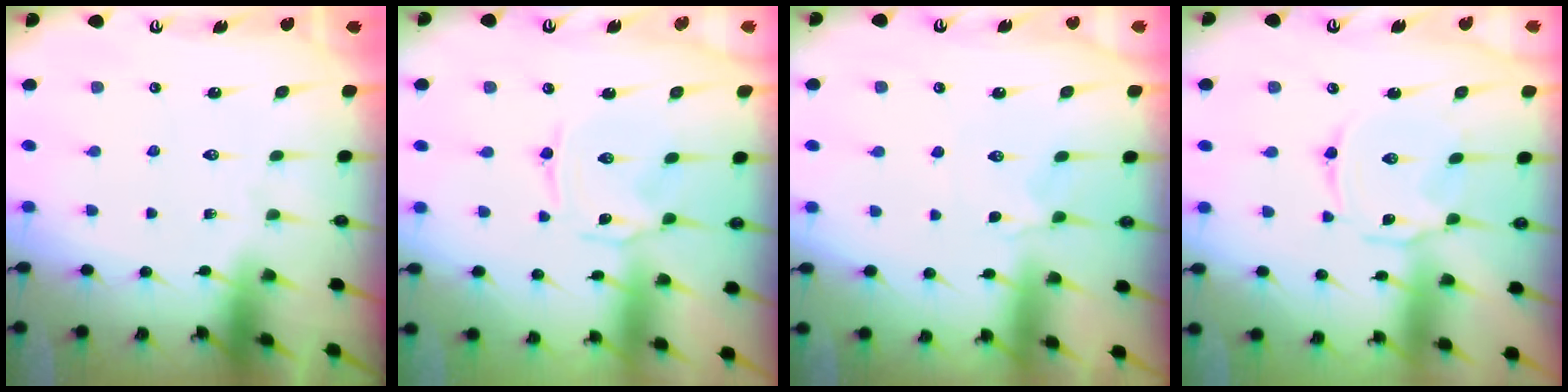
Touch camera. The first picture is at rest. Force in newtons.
{"total": 1.2, "press": 1.1, "slide": 0.4}
{"total": 2.1, "press": 2.0, "slide": 0.8}
{"total": 3.3, "press": 3.3, "slide": 0.2}